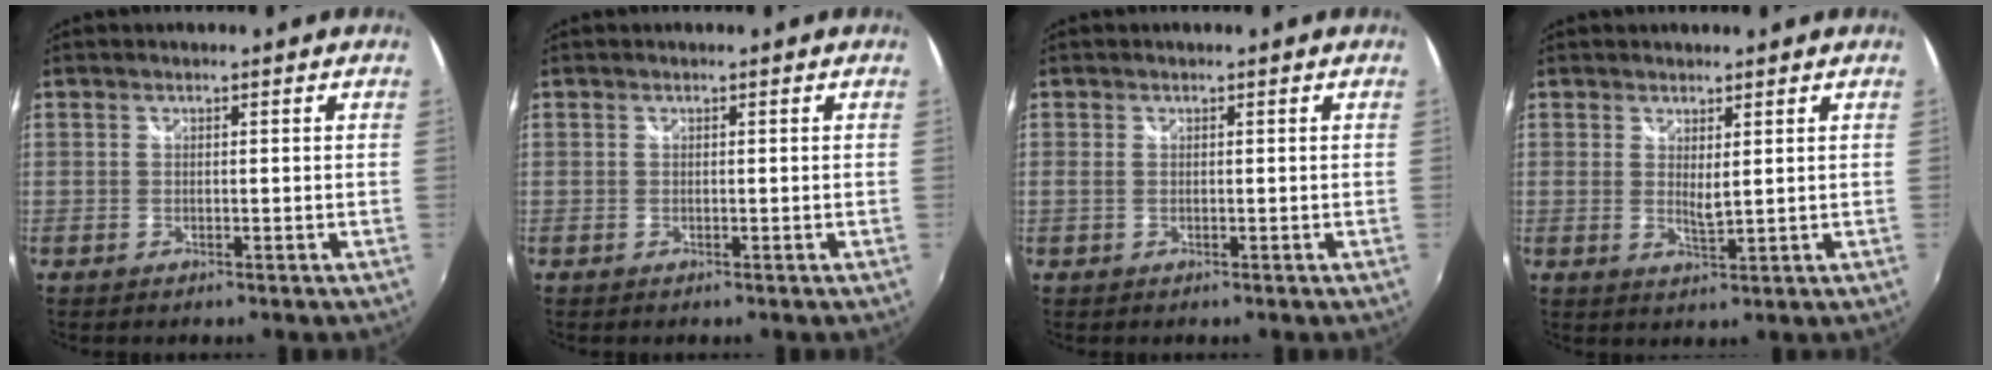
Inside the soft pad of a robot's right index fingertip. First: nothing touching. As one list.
[{"total": 0.0}, {"total": 0.6, "force": [0.0, 0.4, 0.5], "torque": [-0.012, -0.001, -0.001]}, {"total": 2.3, "force": [1.0, 0.5, 2.0], "torque": [-0.035, -0.006, 0.016]}]